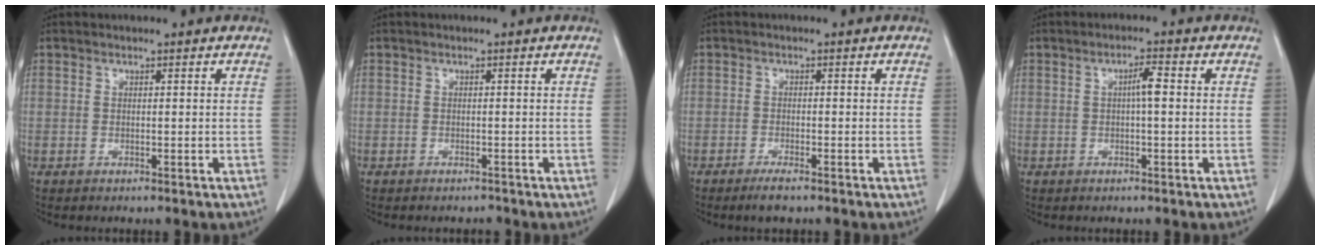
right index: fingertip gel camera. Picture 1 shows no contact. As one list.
[{"total": 1.4, "force": [-1.3, 0.5, 0.0], "torque": [-0.001, 0.000, -0.021]}, {"total": 2.4, "force": [-1.8, 0.4, 1.5], "torque": [-0.030, -0.004, -0.033]}, {"total": 2.8, "force": [0.2, 0.3, 2.8], "torque": [-0.047, 0.004, 0.003]}]